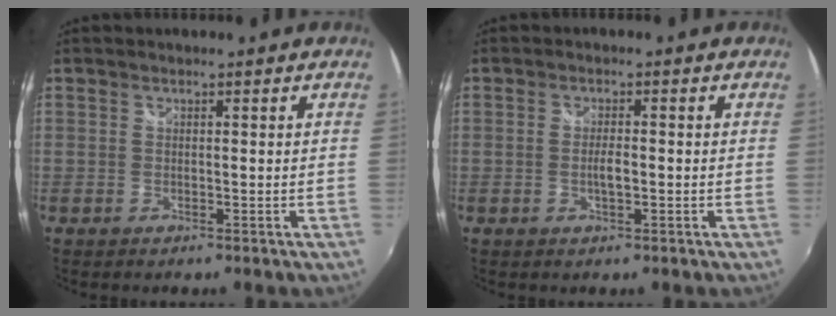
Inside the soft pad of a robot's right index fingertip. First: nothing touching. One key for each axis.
{"total": 2.8, "fx": -0.6, "fy": 0.8, "fz": 2.6, "tx": -0.048, "ty": -0.003, "tz": -0.011}